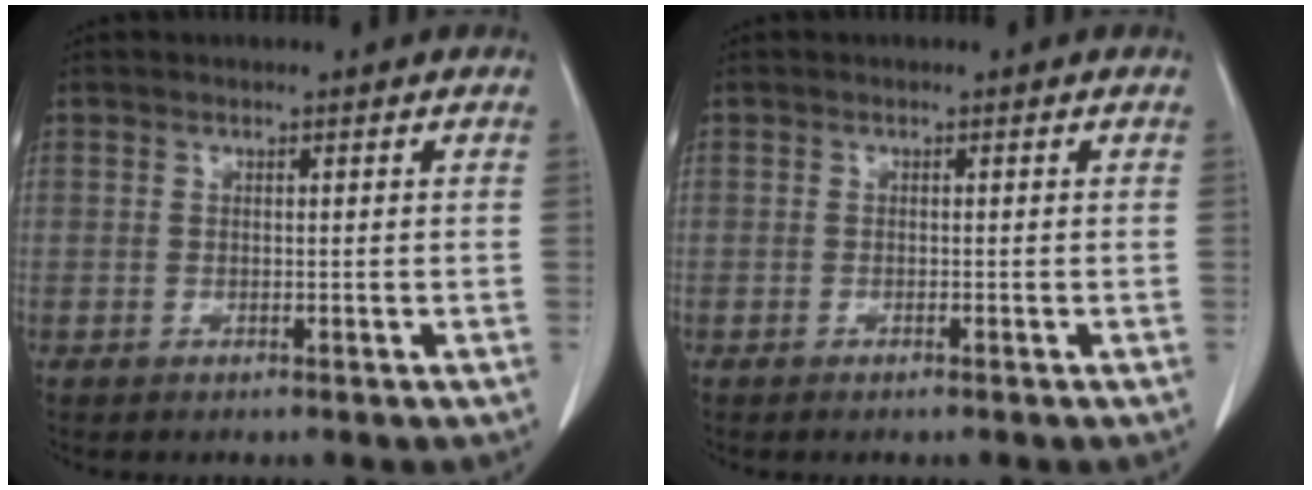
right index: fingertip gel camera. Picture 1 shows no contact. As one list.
[{"total": 0.6, "force": [-0.5, 0.0, 0.3], "torque": [-0.011, -0.001, -0.007]}]